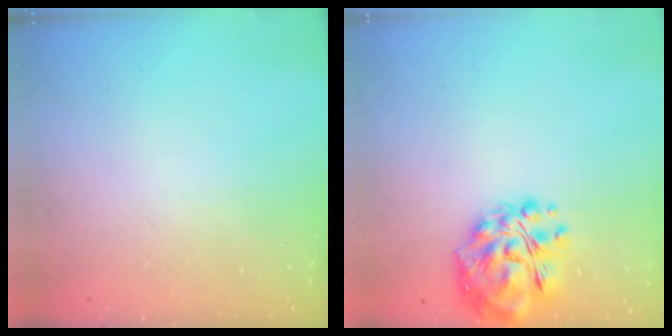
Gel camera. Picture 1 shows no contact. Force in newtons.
{"total": 14.0, "press": 13.5, "slide": 3.6}